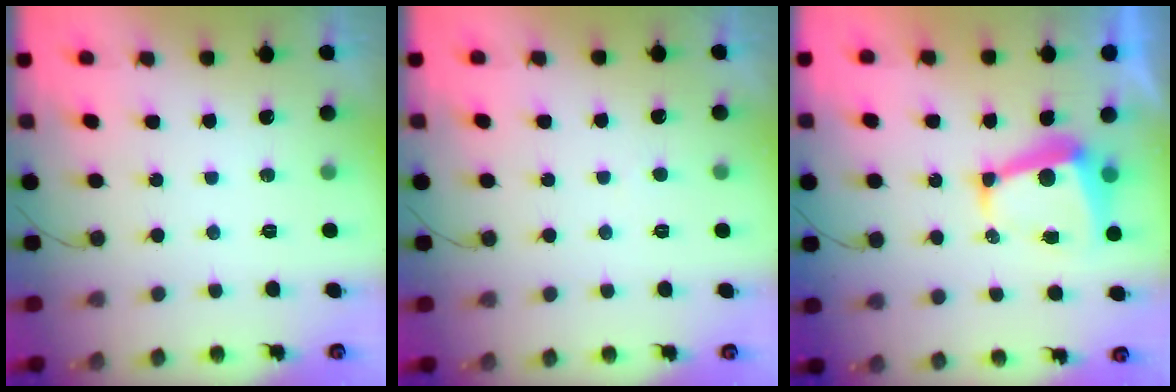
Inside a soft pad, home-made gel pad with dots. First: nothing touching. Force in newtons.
{"total": 1.4, "press": 1.4, "slide": 0.2}
{"total": 7.1, "press": 7.1, "slide": 1.0}